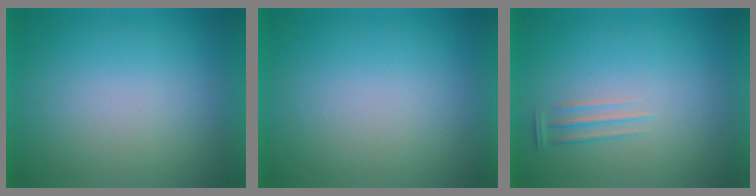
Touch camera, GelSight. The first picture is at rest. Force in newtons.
{"total": 0.0}
{"total": 1.2}